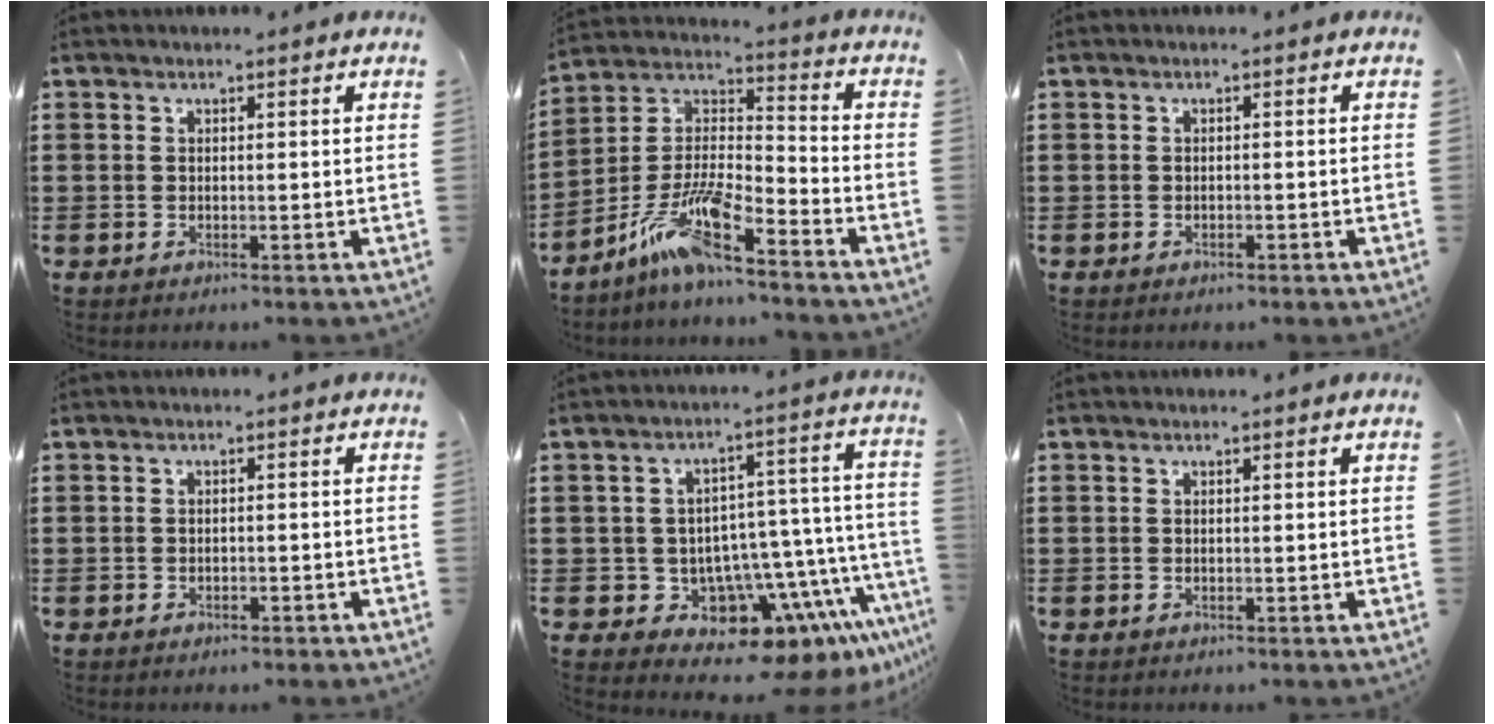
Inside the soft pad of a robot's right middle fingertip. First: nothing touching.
{"total": 11.0, "force": [-8.0, 1.7, 7.4], "torque": [-0.172, -0.008, -0.164]}
{"total": 0.6, "force": [-0.5, 0.1, 0.2], "torque": [-0.006, -0.003, -0.009]}
{"total": 0.9, "force": [-0.8, 0.3, 0.1], "torque": [-0.006, -0.001, -0.017]}
{"total": 7.6, "force": [-4.9, 5.4, 2.3], "torque": [-0.052, -0.015, -0.080]}
{"total": 0.0}